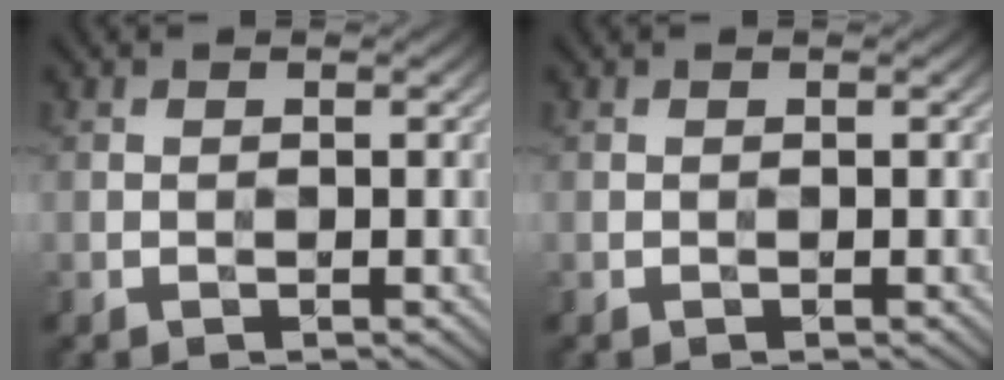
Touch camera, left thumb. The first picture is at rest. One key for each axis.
{"total": 0.0}